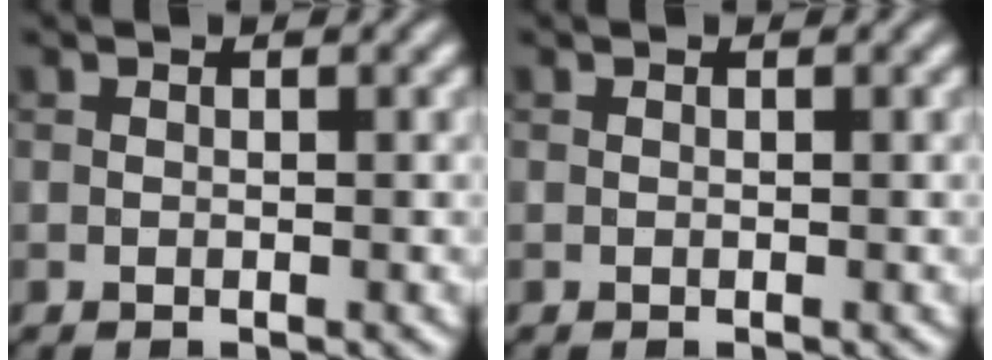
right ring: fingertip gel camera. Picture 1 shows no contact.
{"total": 0.0}